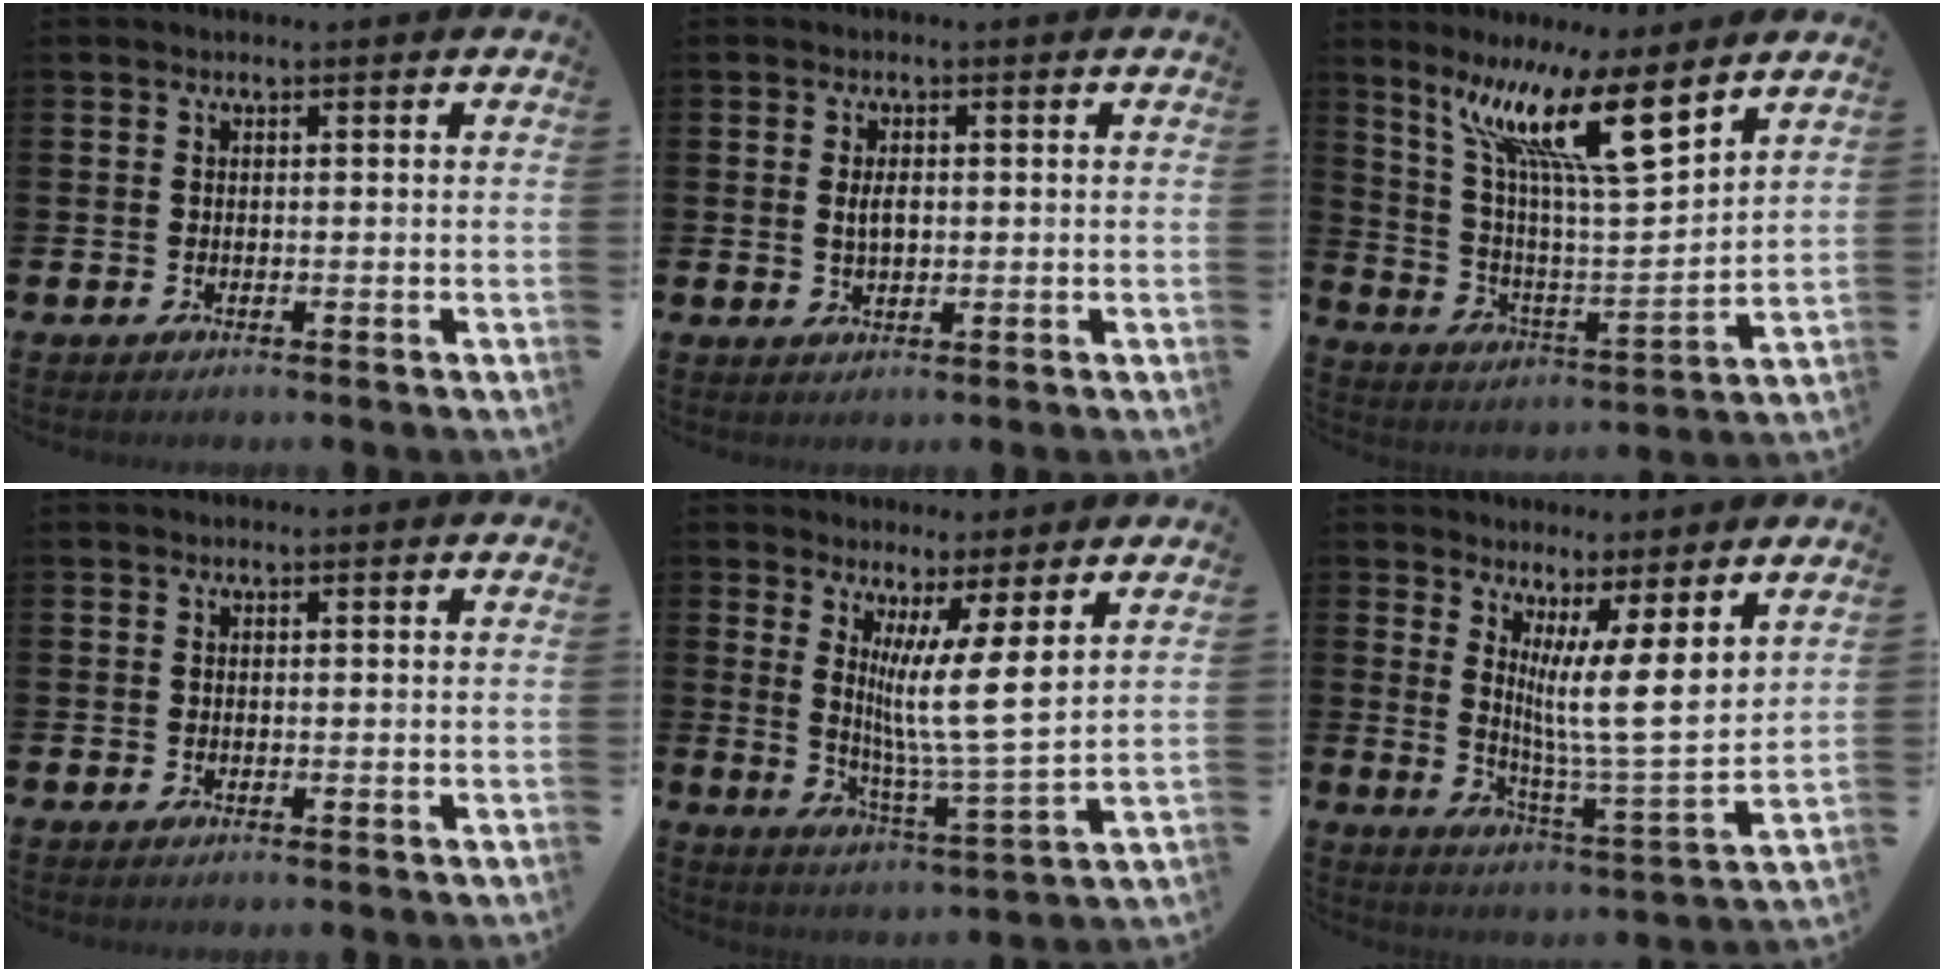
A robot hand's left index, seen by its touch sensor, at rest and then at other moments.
{"total": 2.3, "force": [0.4, 1.2, 1.9], "torque": [-0.031, 0.004, 0.003]}
{"total": 14.0, "force": [9.0, 2.7, 10.4], "torque": [-0.216, -0.033, 0.148]}
{"total": 0.0}
{"total": 8.4, "force": [4.9, -0.4, 6.9], "torque": [-0.122, -0.054, 0.077]}
{"total": 8.6, "force": [5.0, 0.1, 6.9], "torque": [-0.123, -0.056, 0.081]}